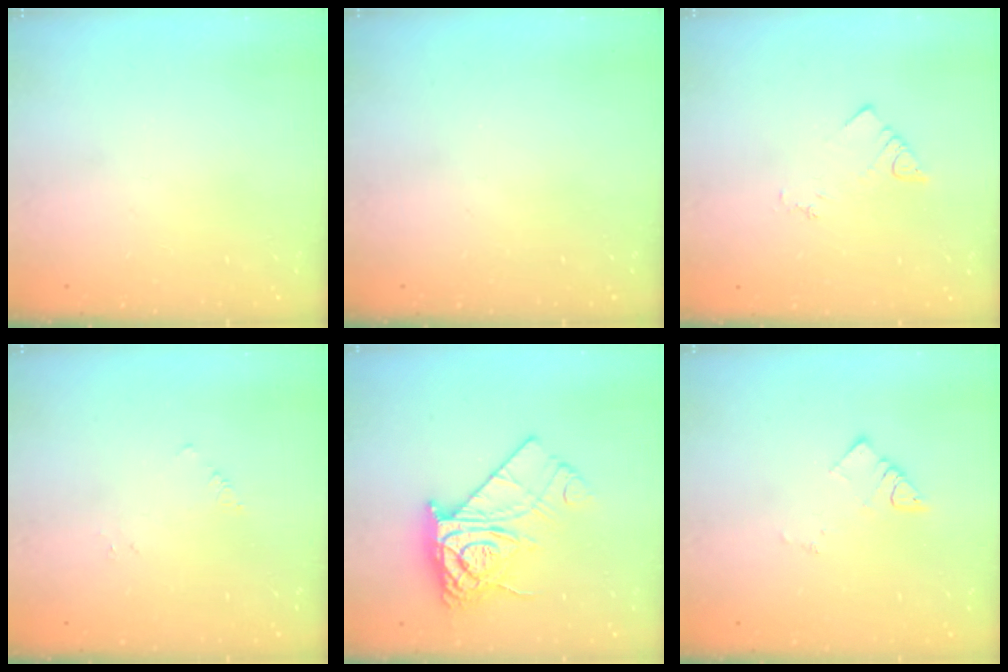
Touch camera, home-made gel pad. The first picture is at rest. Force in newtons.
{"total": 0.0}
{"total": 3.2, "press": 3.2, "slide": 0.3}
{"total": 2.2, "press": 2.2, "slide": 0.2}
{"total": 12.9, "press": 12.8, "slide": 1.1}
{"total": 3.3, "press": 3.3, "slide": 0.3}